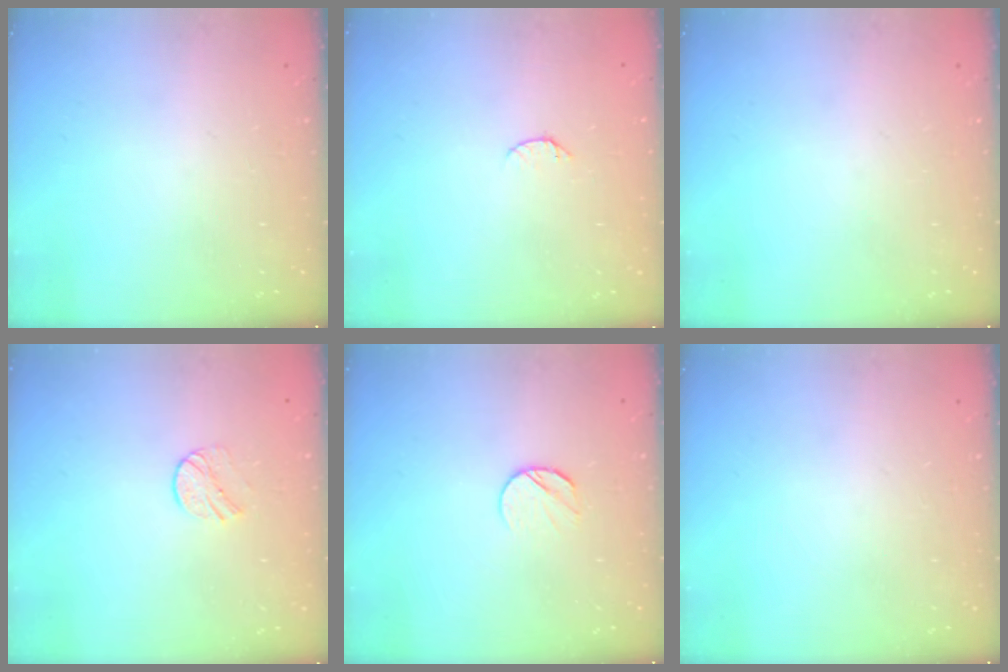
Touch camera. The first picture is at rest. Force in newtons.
{"total": 5.6, "press": 5.5, "slide": 0.6}
{"total": 0.0}
{"total": 6.6, "press": 6.6, "slide": 0.7}
{"total": 5.4, "press": 5.4, "slide": 0.7}
{"total": 0.0}